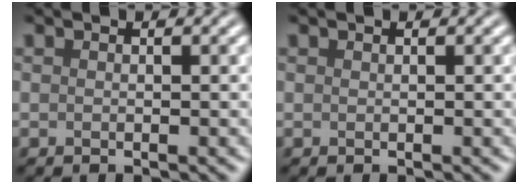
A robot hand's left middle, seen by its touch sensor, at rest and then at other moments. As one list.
[{"total": 0.0}]